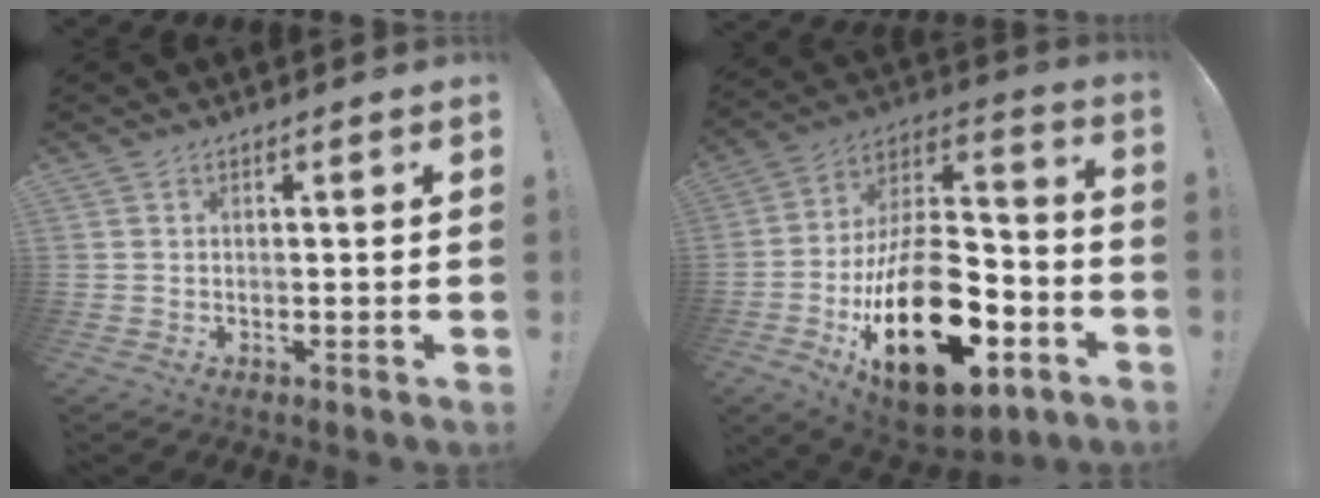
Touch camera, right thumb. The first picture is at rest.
{"total": 29.5, "force": [-10.7, 15.8, 22.5], "torque": [-0.395, 0.065, -0.162]}